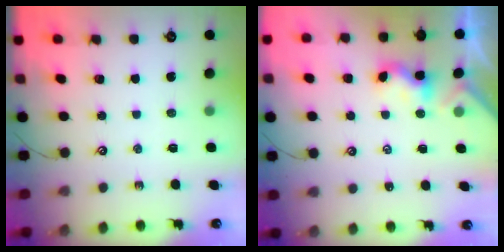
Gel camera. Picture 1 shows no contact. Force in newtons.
{"total": 2.3, "press": 2.3, "slide": 0.1}